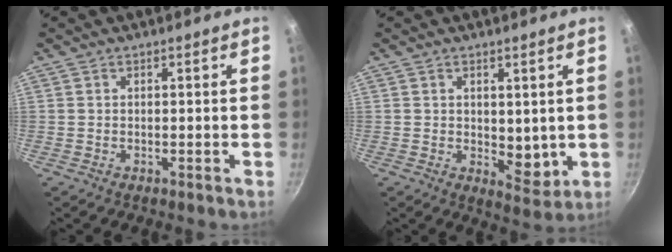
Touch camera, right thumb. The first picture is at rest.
{"total": 5.6, "force": [0.8, 3.5, 4.2], "torque": [-0.047, -0.025, 0.016]}